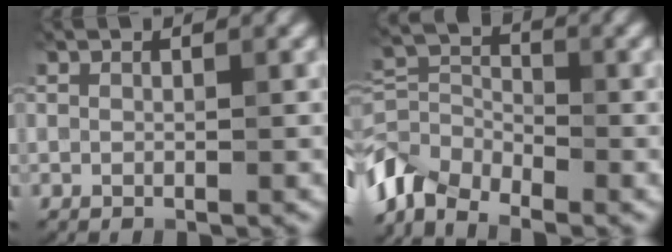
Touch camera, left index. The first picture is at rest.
{"total": 5.6, "force": [-4.4, 2.8, 2.0], "torque": [-0.040, 0.001, -0.102]}